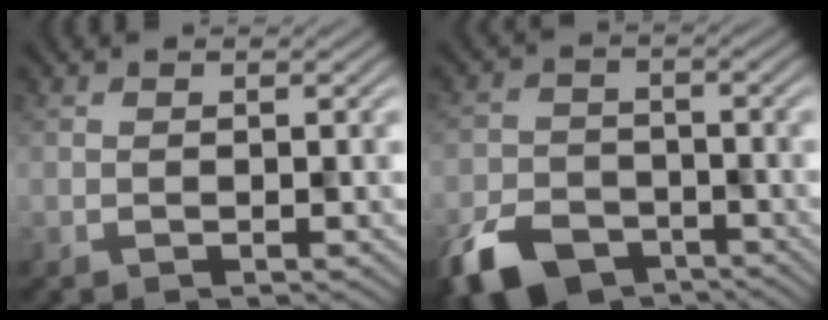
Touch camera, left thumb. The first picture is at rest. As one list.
[{"total": 7.1, "force": [-6.2, 3.2, 1.5], "torque": [-0.039, -0.016, -0.093]}]